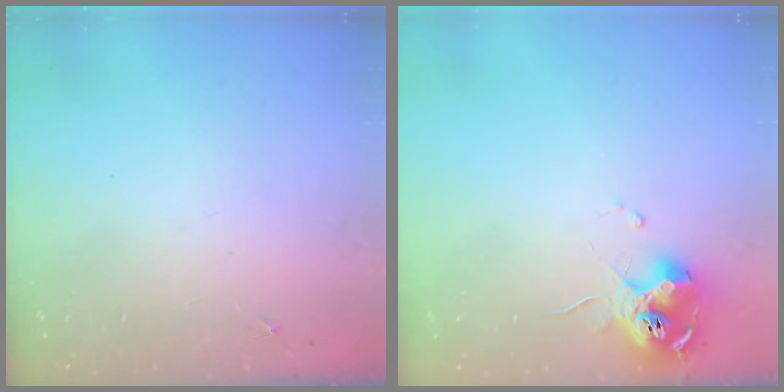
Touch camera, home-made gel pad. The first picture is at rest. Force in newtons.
{"total": 13.5, "press": 13.5, "slide": 1.2}